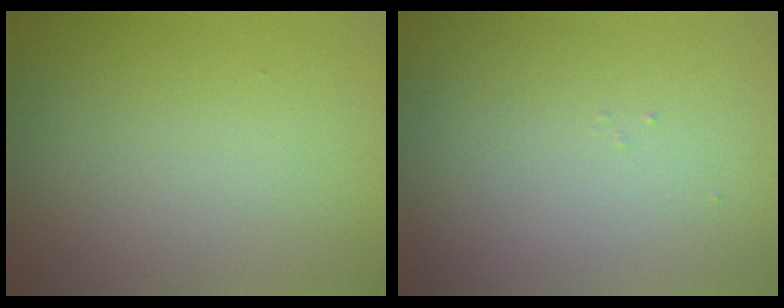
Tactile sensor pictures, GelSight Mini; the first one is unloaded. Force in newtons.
{"total": 0.0}